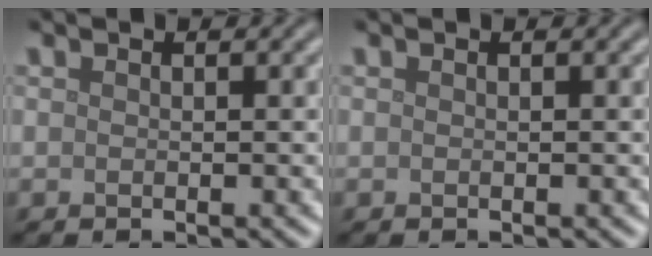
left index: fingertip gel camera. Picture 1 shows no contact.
{"total": 0.0}